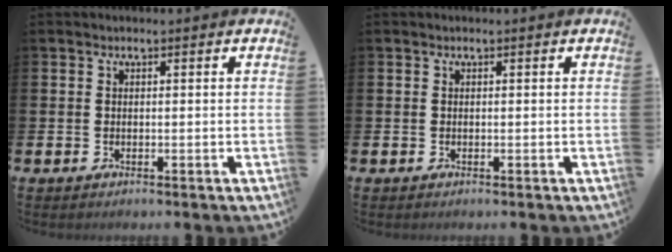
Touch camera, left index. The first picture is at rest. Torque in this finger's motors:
{"motor_torque": [-0.05, 0.05, 0.00, -0.01]}